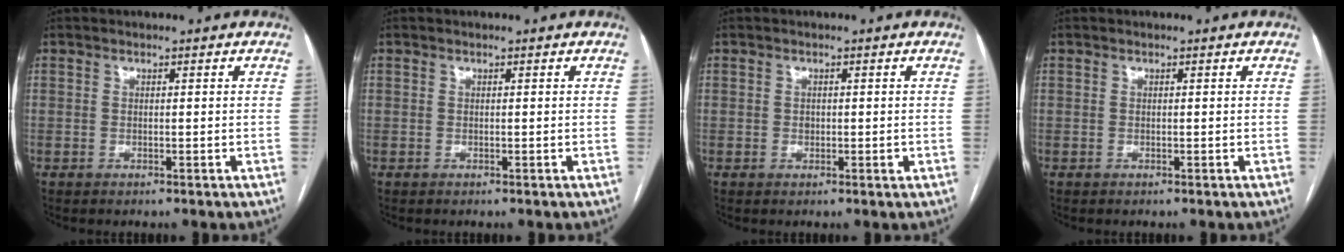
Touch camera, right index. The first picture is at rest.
{"total": 0.0}
{"total": 1.3, "force": [-0.1, 0.9, 0.9], "torque": [-0.014, 0.000, 0.000]}
{"total": 0.0}